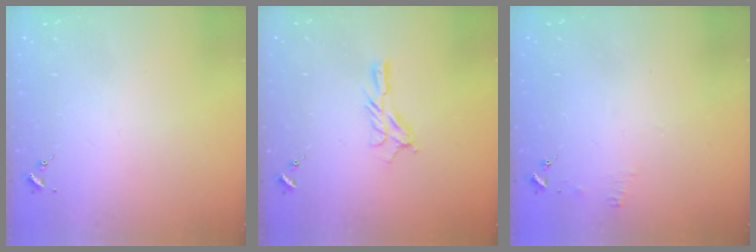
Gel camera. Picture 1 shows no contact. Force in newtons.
{"total": 9.5, "press": 9.5, "slide": 0.4}
{"total": 4.7, "press": 4.6, "slide": 0.5}